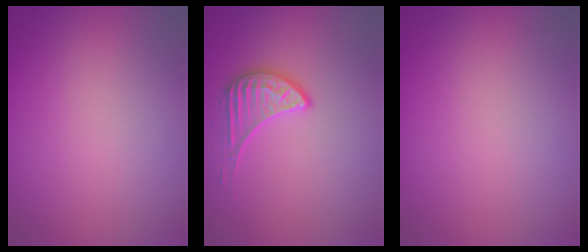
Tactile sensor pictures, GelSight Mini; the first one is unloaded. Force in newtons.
{"total": 2.3, "press": 1.7, "slide": 1.5}
{"total": 0.0}